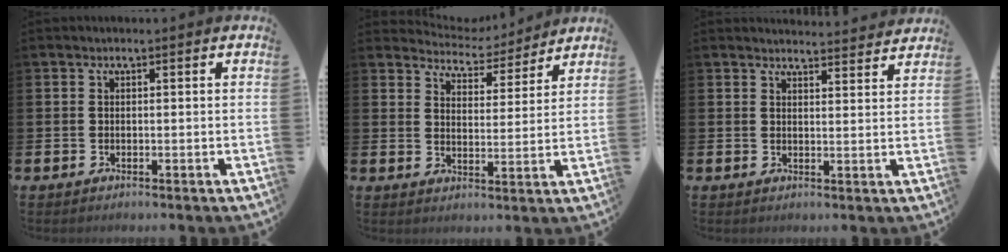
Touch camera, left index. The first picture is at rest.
{"total": 5.0, "force": [4.8, 1.1, -0.1], "torque": [-0.019, -0.039, 0.083]}
{"total": 3.3, "force": [3.3, 0.1, 0.0], "torque": [0.004, -0.023, 0.058]}